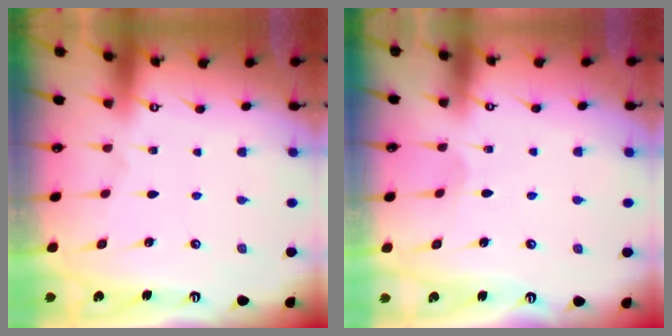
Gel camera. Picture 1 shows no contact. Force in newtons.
{"total": 2.8, "press": 2.8, "slide": 0.2}